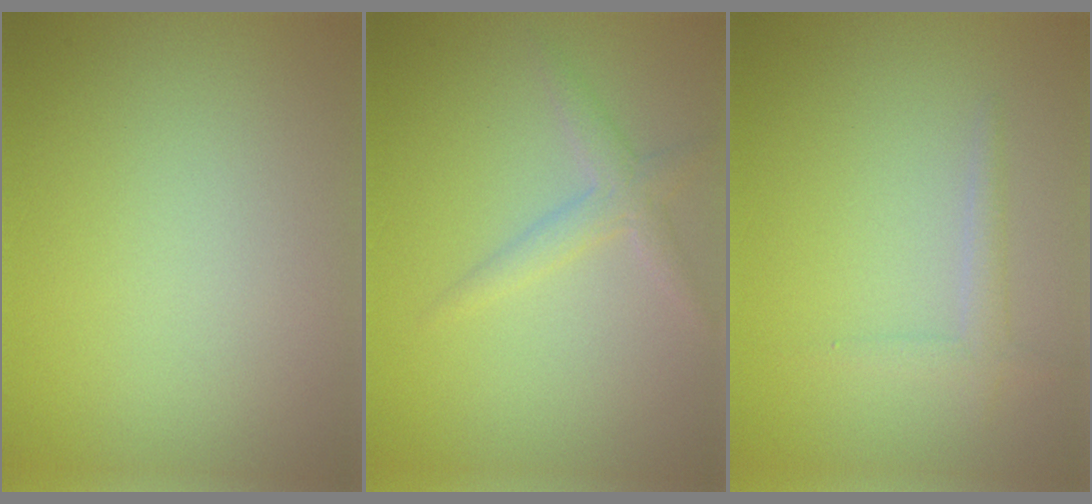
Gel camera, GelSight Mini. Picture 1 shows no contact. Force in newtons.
{"total": 2.0, "press": 2.0, "slide": 0.0}
{"total": 1.4, "press": 1.4, "slide": 0.1}